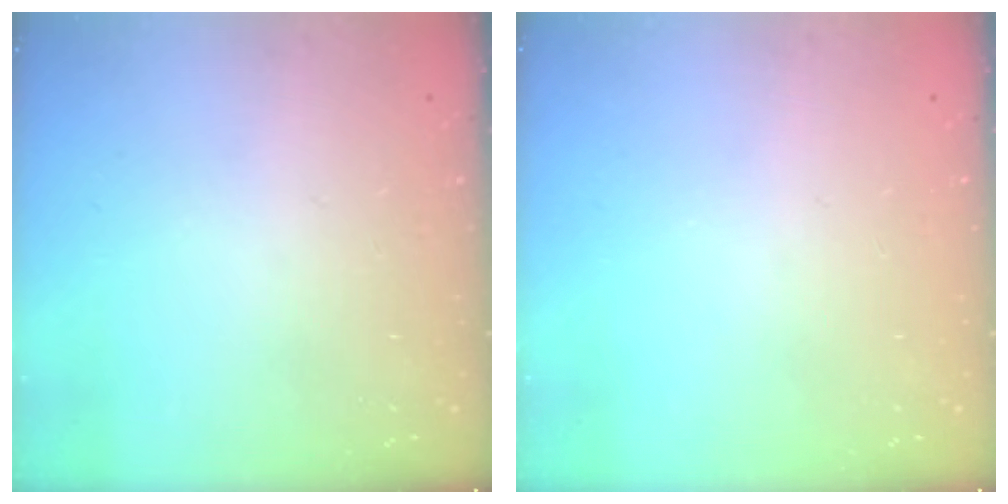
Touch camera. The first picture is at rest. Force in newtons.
{"total": 0.0}